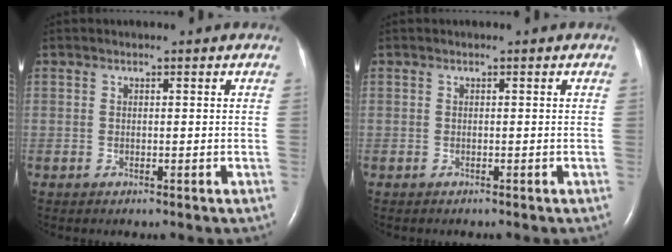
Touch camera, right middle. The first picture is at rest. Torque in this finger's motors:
{"motor_torque": [-0.31, 0.14, -0.02, 0.01]}